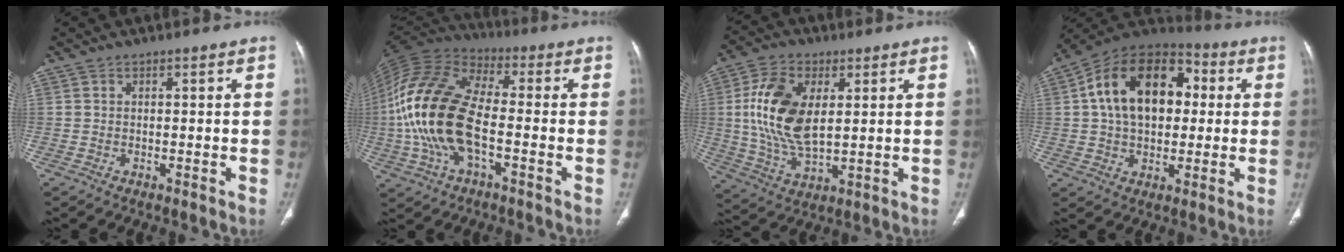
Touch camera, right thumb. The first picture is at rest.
{"total": 19.8, "force": [-3.0, 9.7, 17.0], "torque": [-0.357, 0.026, -0.059]}
{"total": 14.9, "force": [2.6, 8.1, 12.3], "torque": [-0.240, -0.008, 0.054]}
{"total": 19.7, "force": [3.1, 13.0, 14.4], "torque": [-0.216, 0.028, 0.045]}